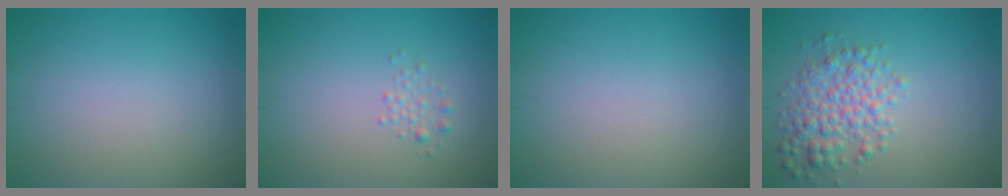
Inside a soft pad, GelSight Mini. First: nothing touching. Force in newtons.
{"total": 1.0, "press": 1.0, "slide": 0.0}
{"total": 0.0}
{"total": 3.9, "press": 3.9, "slide": 0.1}